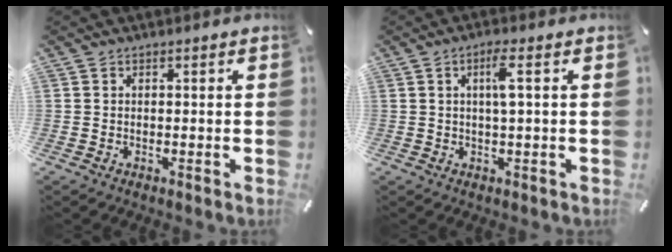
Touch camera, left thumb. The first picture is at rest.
{"total": 4.6, "force": [1.0, 0.6, 4.5], "torque": [-0.081, -0.002, 0.011]}